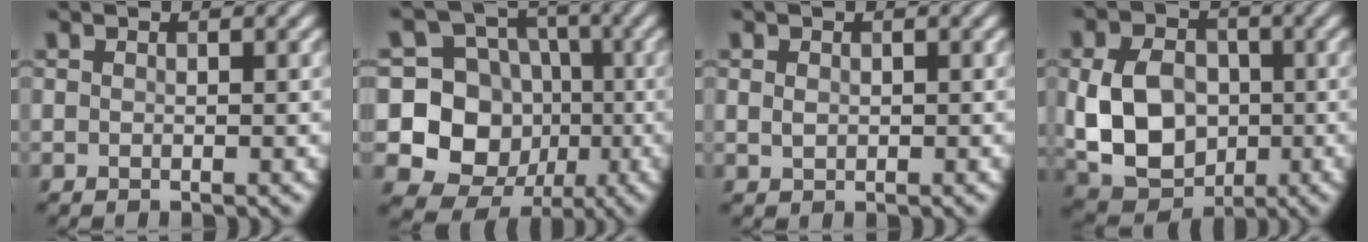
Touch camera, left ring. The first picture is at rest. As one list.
[{"total": 9.9, "force": [-1.4, 9.1, 3.6], "torque": [-0.065, 0.003, -0.049]}, {"total": 1.0, "force": [0.1, 0.7, 0.6], "torque": [-0.015, 0.000, 0.004]}, {"total": 8.8, "force": [-0.7, 6.6, 5.8], "torque": [-0.123, -0.005, -0.015]}]